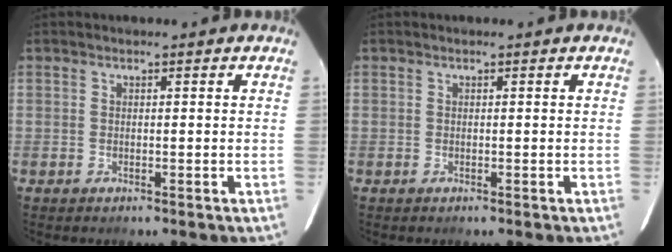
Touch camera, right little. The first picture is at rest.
{"total": 0.0}